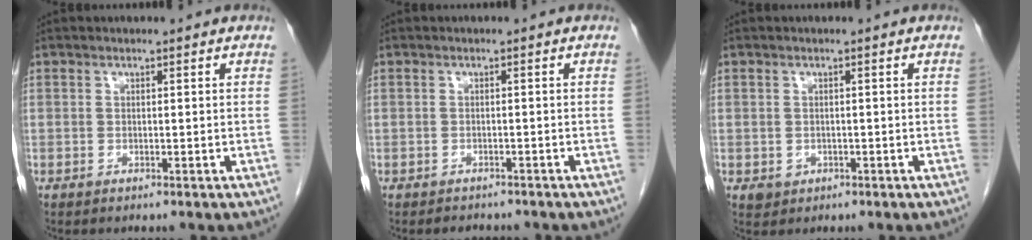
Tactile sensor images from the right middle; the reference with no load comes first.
{"total": 2.6, "force": [-2.4, 1.0, 0.4], "torque": [-0.007, -0.003, -0.030]}
{"total": 1.9, "force": [-0.6, 1.7, 0.6], "torque": [-0.008, 0.002, 0.001]}